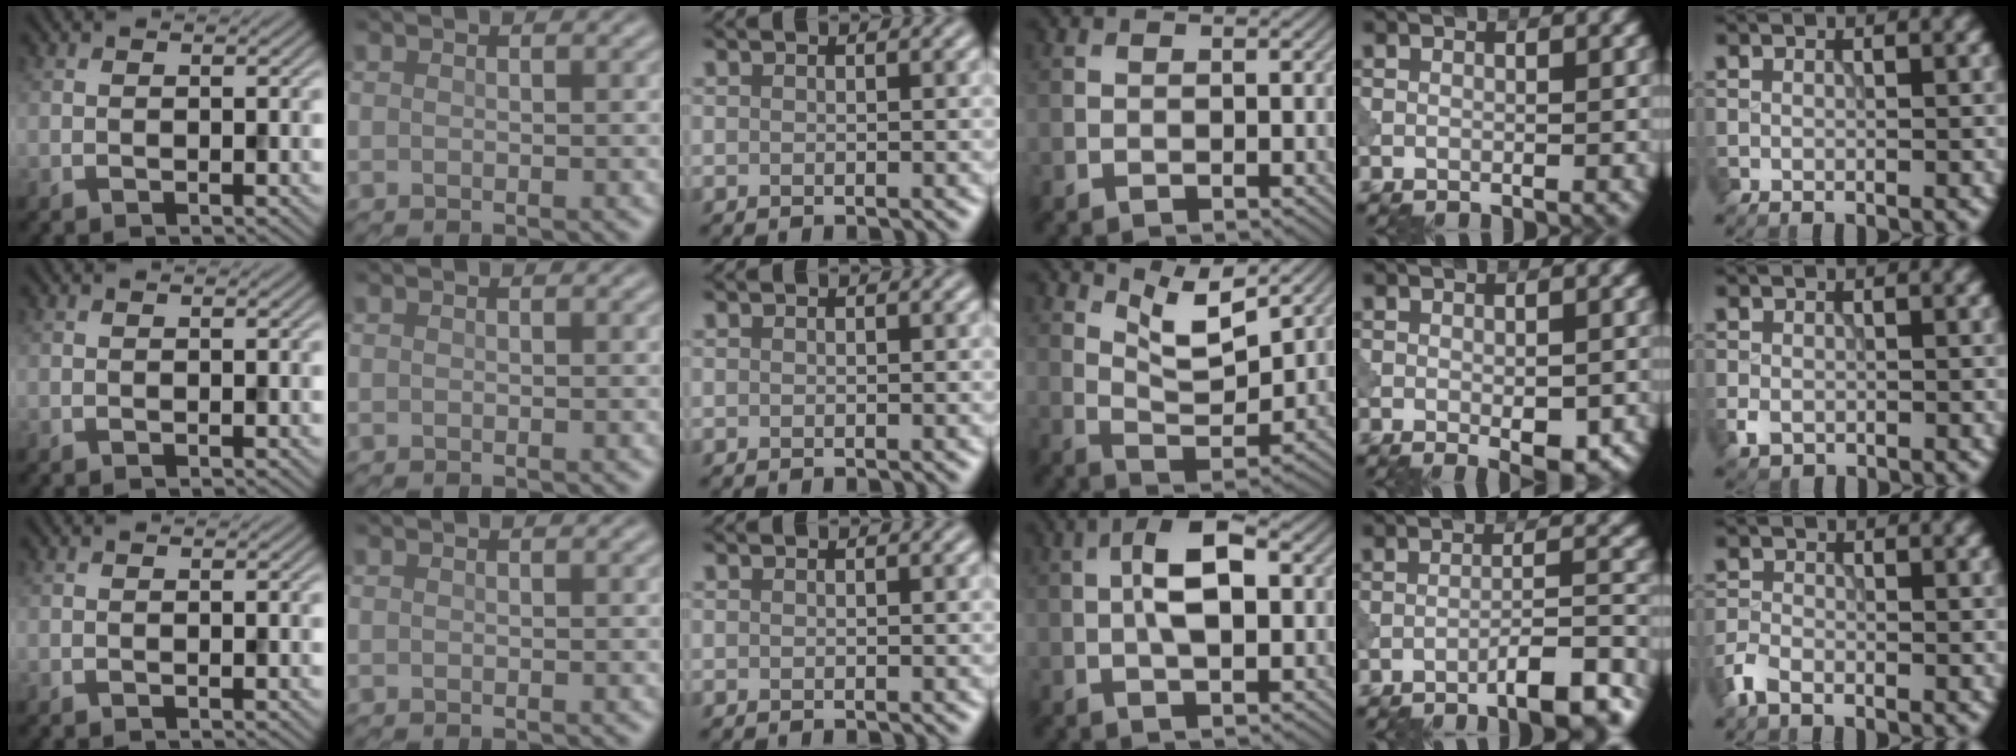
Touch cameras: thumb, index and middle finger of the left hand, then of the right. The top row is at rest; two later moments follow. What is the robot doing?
{"motion": "shake", "object": "bell"}